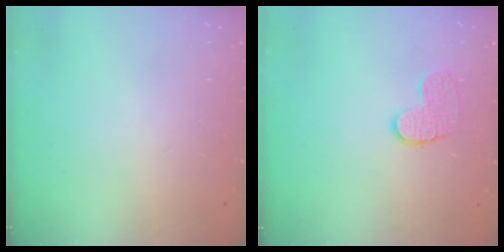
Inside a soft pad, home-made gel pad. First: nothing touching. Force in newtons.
{"total": 8.3, "press": 8.3, "slide": 0.4}